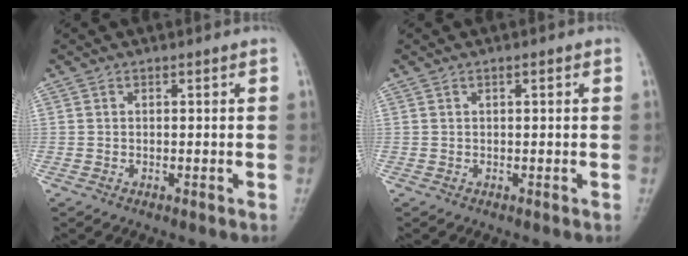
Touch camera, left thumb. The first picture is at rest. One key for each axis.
{"total": 0.8, "fx": 0.3, "fy": 0.2, "fz": 0.7, "tx": -0.012, "ty": 0.002, "tz": 0.003}